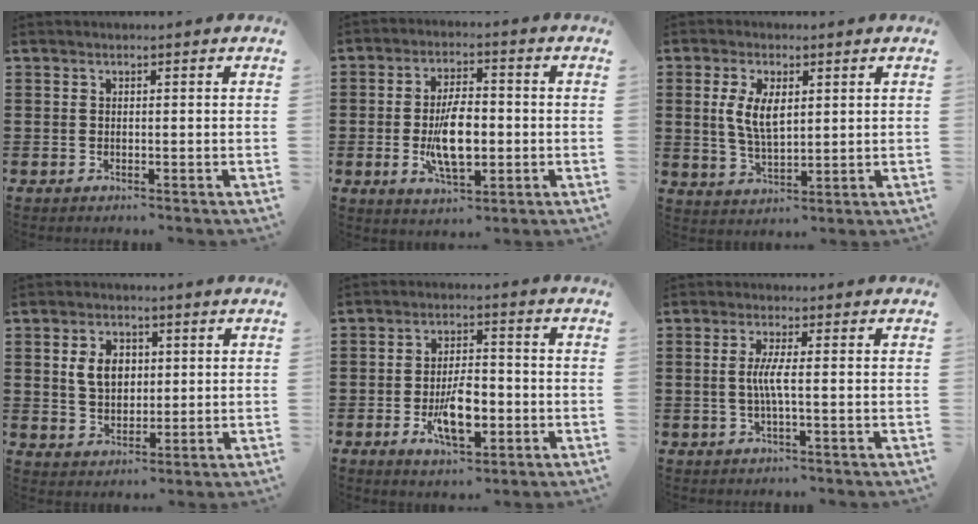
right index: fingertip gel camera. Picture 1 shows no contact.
{"total": 9.1, "force": [-1.4, 4.0, 8.1], "torque": [-0.150, -0.007, -0.031]}
{"total": 6.2, "force": [1.2, 3.0, 5.2], "torque": [-0.115, 0.006, 0.019]}
{"total": 5.4, "force": [1.2, 3.9, 3.6], "torque": [-0.082, 0.009, 0.014]}
{"total": 8.3, "force": [-2.6, 3.7, 7.0], "torque": [-0.125, -0.002, -0.045]}
{"total": 3.5, "force": [-0.3, 0.0, 3.5], "torque": [-0.073, -0.008, -0.010]}